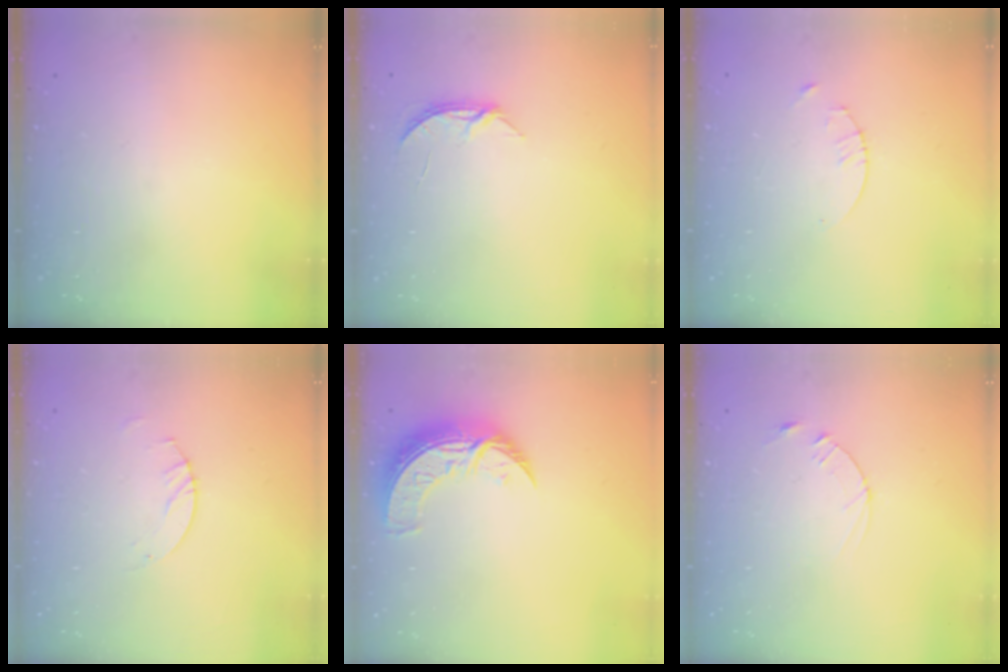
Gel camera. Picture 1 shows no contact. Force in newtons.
{"total": 4.0, "press": 4.0, "slide": 0.4}
{"total": 1.7, "press": 1.6, "slide": 0.2}
{"total": 2.0, "press": 2.0, "slide": 0.2}
{"total": 9.7, "press": 9.7, "slide": 0.8}
{"total": 2.5, "press": 2.5, "slide": 0.3}